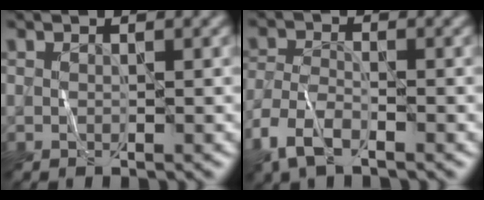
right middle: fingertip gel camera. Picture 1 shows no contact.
{"total": 4.3, "force": [-3.0, 1.7, 2.5], "torque": [-0.060, -0.007, -0.070]}